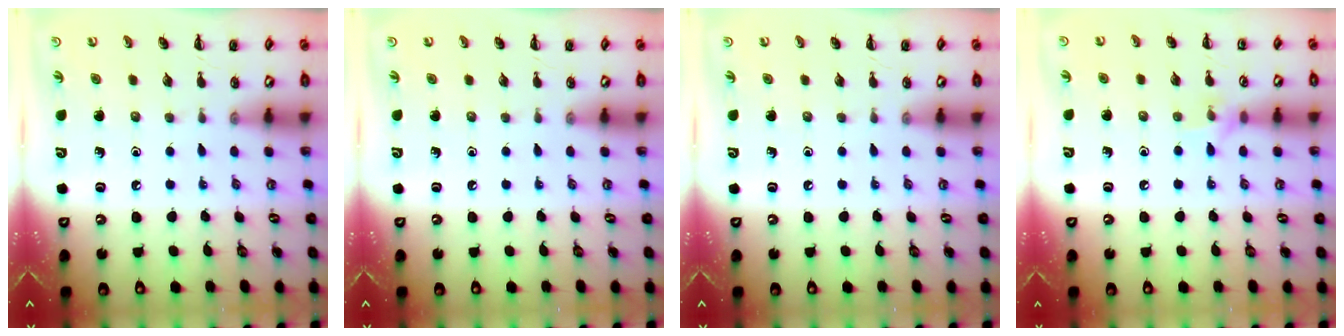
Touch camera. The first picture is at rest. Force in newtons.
{"total": 0.0}
{"total": 0.0}
{"total": 6.4, "press": 6.2, "slide": 1.5}